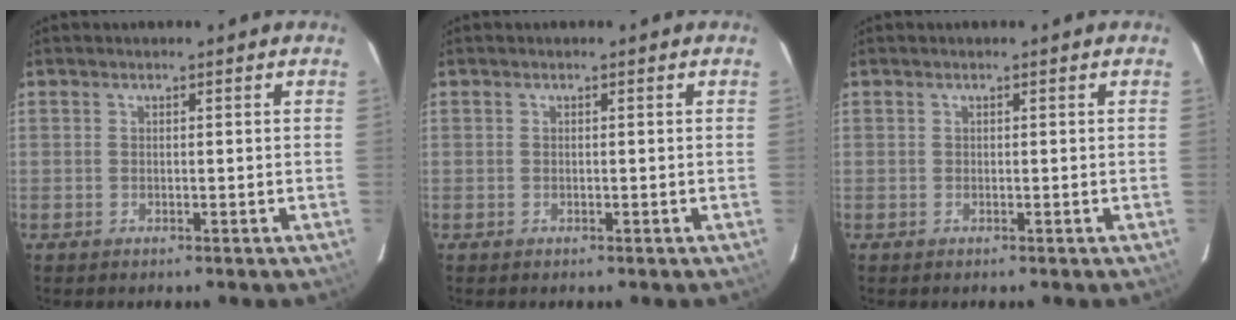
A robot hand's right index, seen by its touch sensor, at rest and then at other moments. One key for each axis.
{"total": 0.0}
{"total": 0.0}